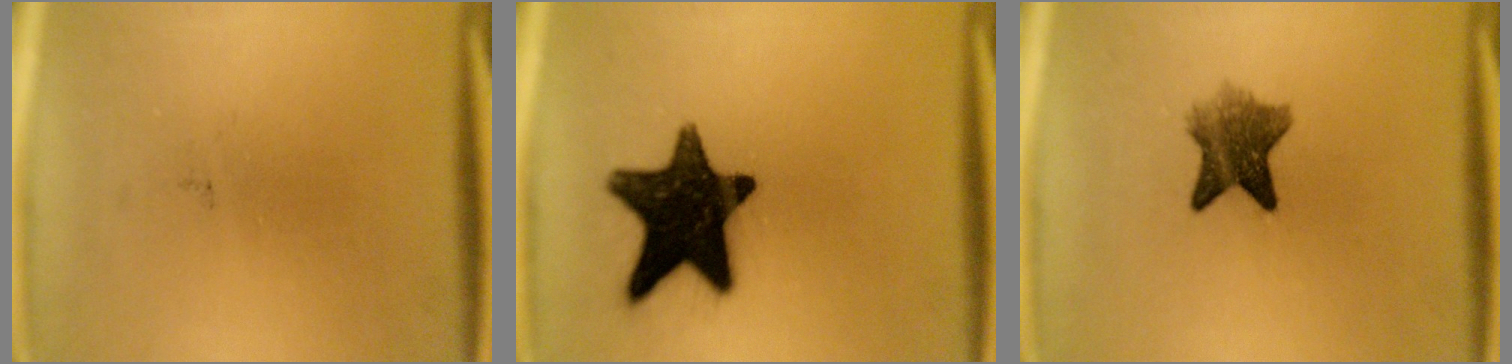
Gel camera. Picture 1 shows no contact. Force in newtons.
{"total": 16.6}
{"total": 6.5}